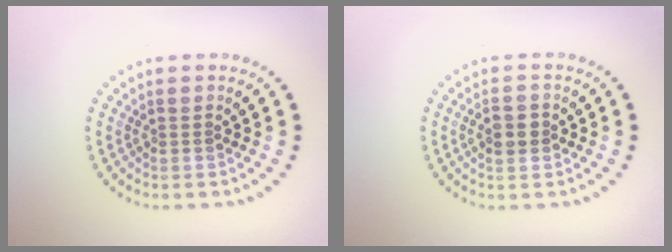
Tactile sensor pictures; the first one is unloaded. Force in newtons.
{"total": 2.6, "press": 2.6, "slide": 0.1}